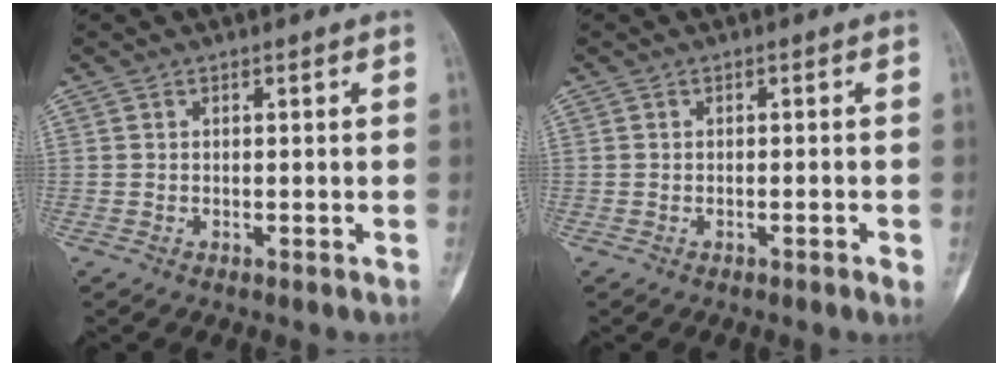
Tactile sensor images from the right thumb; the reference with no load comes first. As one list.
[{"total": 1.4, "force": [-0.7, 0.4, 1.2], "torque": [-0.015, 0.001, -0.010]}]